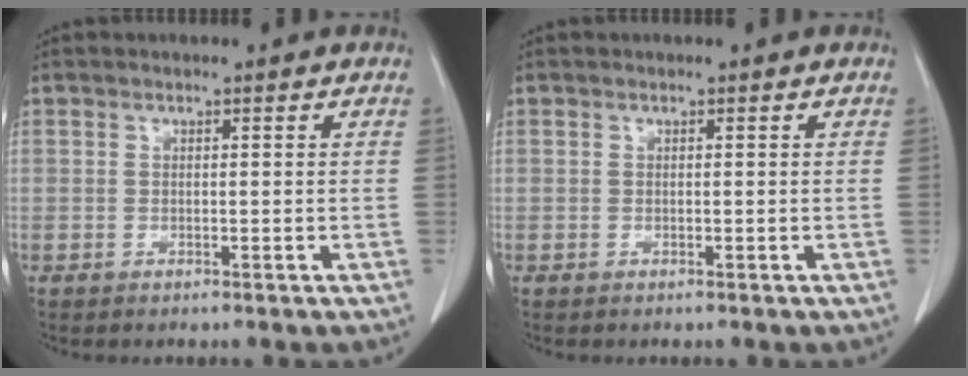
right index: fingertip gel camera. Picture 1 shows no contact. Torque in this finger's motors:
{"motor_torque": [0.00, 0.00, 0.00, 0.00]}